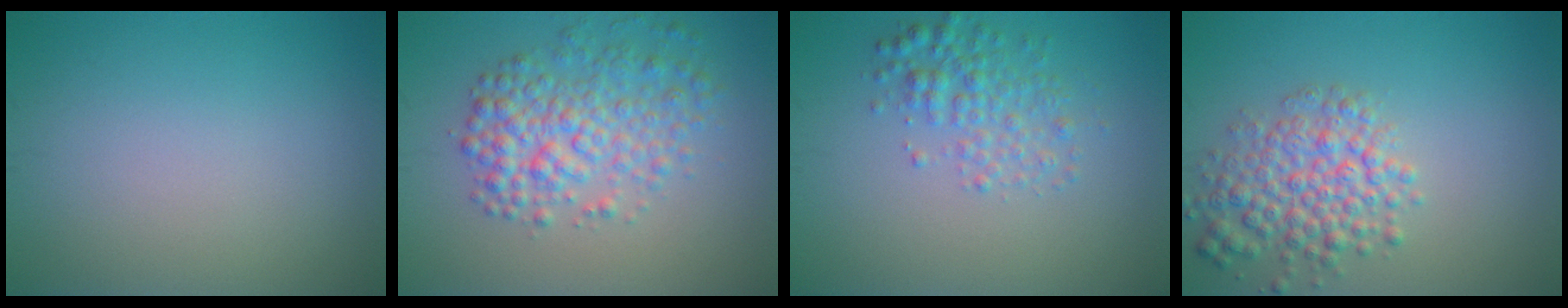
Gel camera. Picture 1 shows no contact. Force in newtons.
{"total": 5.0, "press": 5.0, "slide": 0.1}
{"total": 2.8, "press": 2.8, "slide": 0.1}
{"total": 4.6, "press": 4.6, "slide": 0.2}